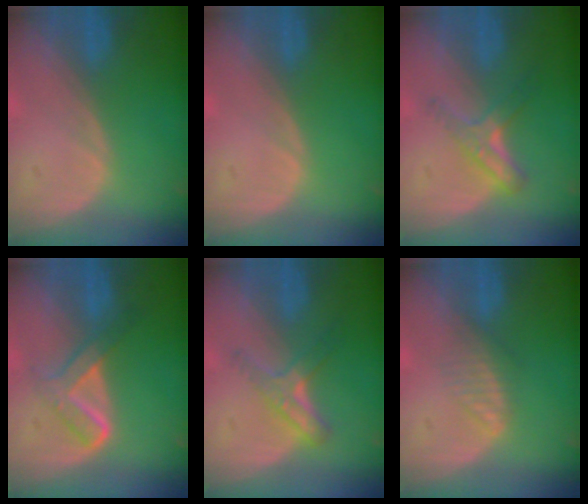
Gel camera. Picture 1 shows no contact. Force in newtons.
{"total": 0.0}
{"total": 5.4, "press": 4.8, "slide": 2.6}
{"total": 5.3, "press": 5.2, "slide": 1.1}
{"total": 5.4, "press": 4.8, "slide": 2.6}
{"total": 2.7, "press": 2.7, "slide": 0.2}